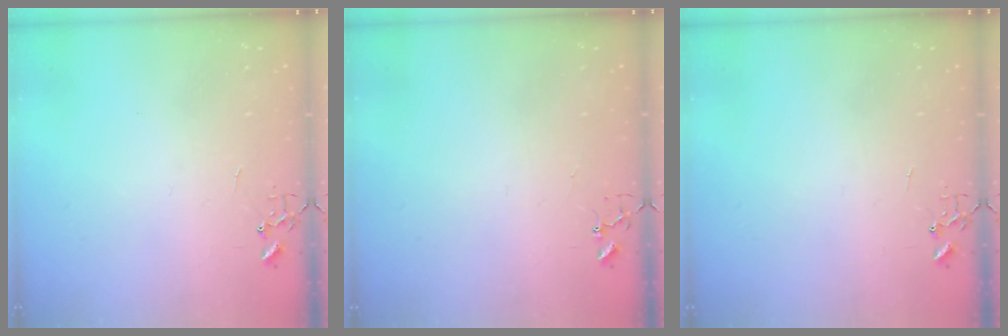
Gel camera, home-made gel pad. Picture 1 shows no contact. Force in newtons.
{"total": 3.9, "press": 3.8, "slide": 0.2}
{"total": 0.0}